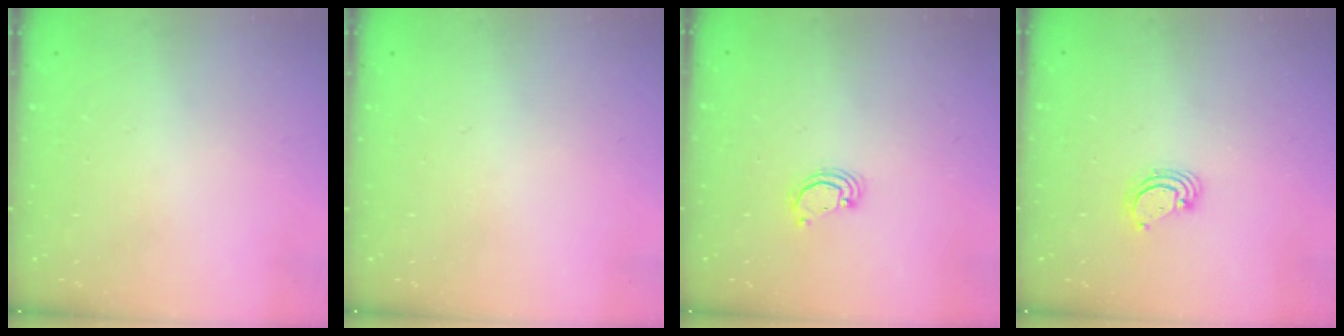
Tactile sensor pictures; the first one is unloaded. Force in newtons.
{"total": 0.0}
{"total": 2.0, "press": 2.0, "slide": 0.2}
{"total": 3.3, "press": 3.3, "slide": 0.2}